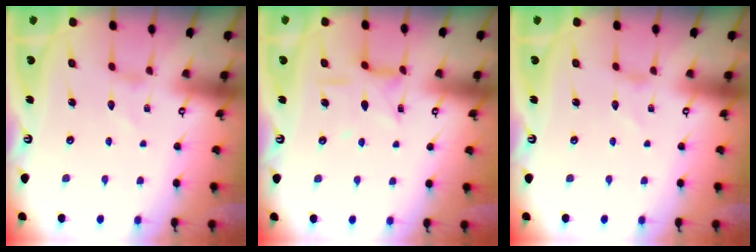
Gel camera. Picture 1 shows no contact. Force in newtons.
{"total": 7.8, "press": 7.8, "slide": 0.5}
{"total": 0.0}